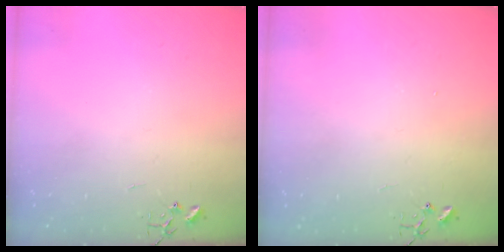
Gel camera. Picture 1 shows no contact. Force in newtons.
{"total": 1.1, "press": 1.1, "slide": 0.1}